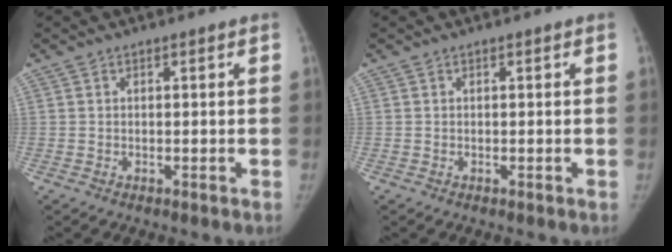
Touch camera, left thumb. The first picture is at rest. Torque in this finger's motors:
{"motor_torque": [0.01, 0.00, 0.07, -0.07, 0.00]}